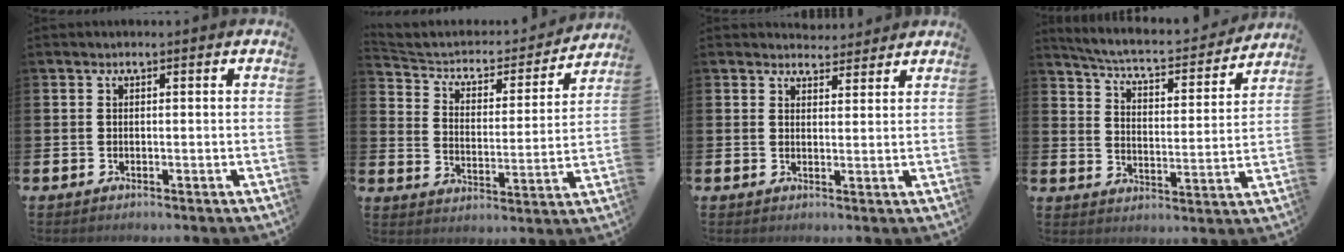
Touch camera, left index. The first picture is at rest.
{"total": 5.1, "force": [4.4, 2.2, 1.0], "torque": [-0.054, -0.036, 0.069]}
{"total": 3.4, "force": [3.3, 0.8, -0.2], "torque": [0.004, -0.018, 0.061]}
{"total": 5.9, "force": [5.5, 0.7, 2.0], "torque": [-0.069, -0.043, 0.089]}